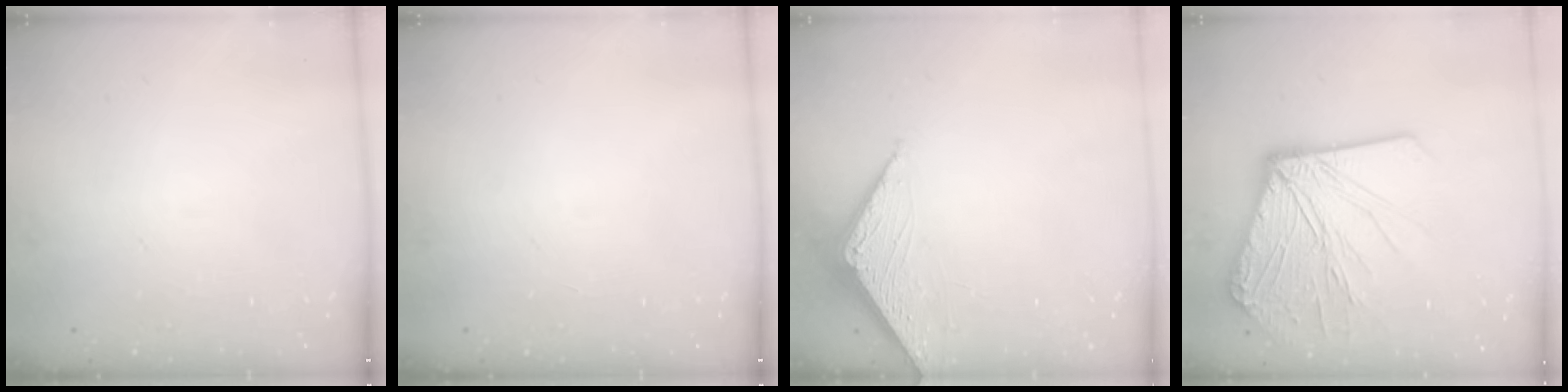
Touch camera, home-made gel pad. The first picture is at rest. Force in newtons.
{"total": 0.0}
{"total": 4.0, "press": 3.9, "slide": 0.5}
{"total": 21.6, "press": 21.4, "slide": 2.7}